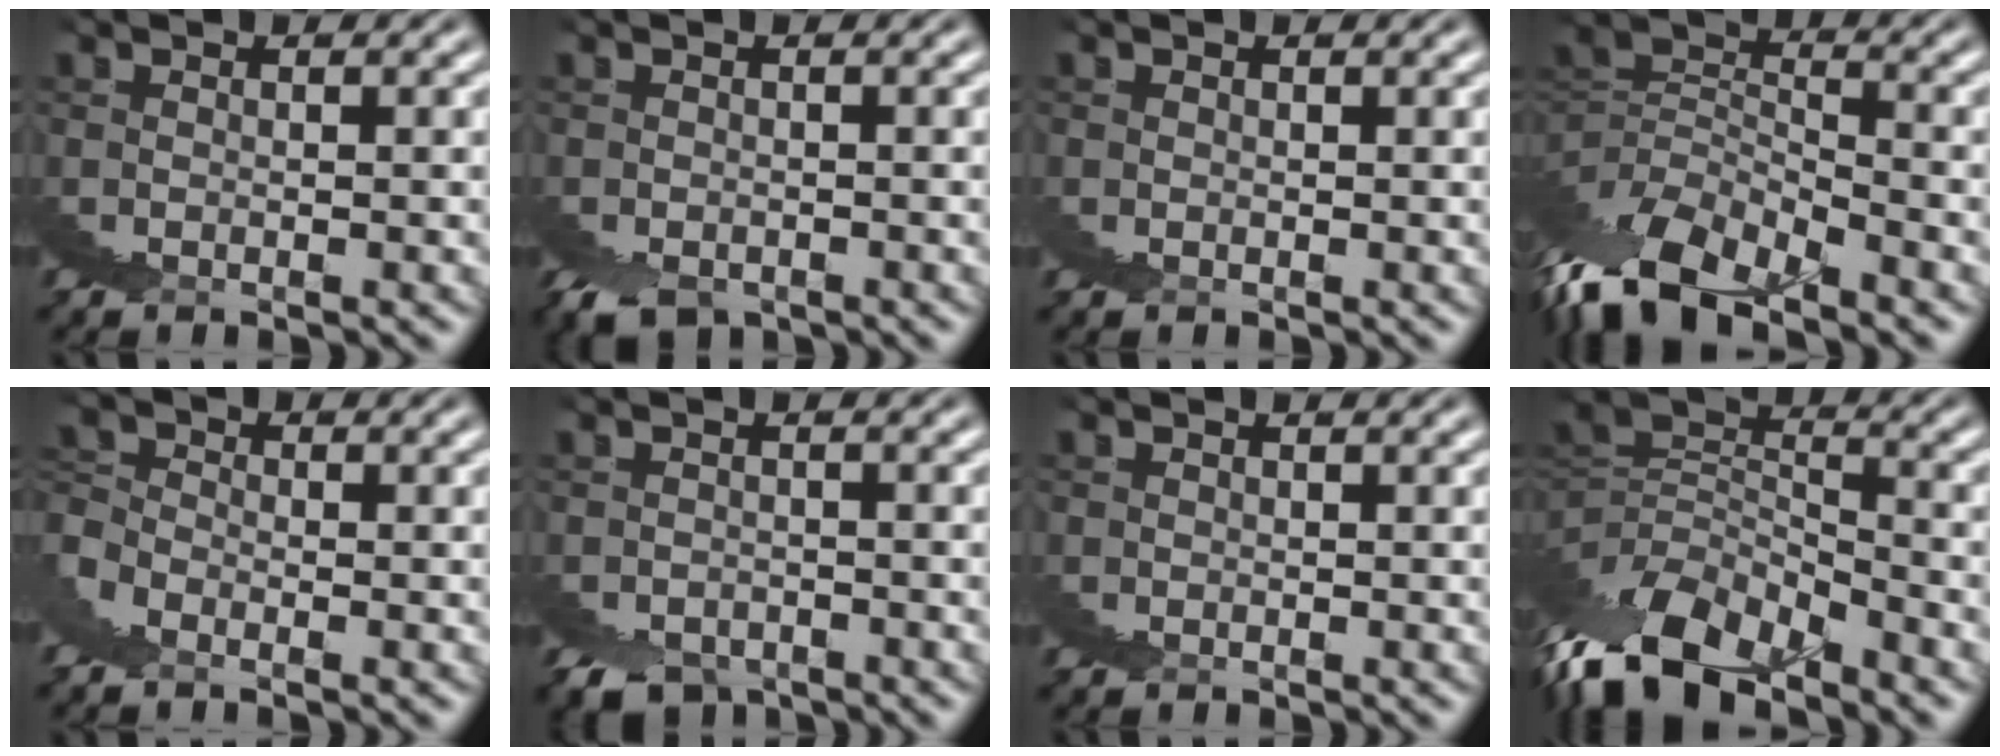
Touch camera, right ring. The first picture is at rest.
{"total": 1.3, "force": [0.1, -1.0, -0.8], "torque": [0.033, 0.010, -0.001]}
{"total": 1.1, "force": [0.7, 0.6, -0.7], "torque": [0.022, 0.001, 0.007]}
{"total": 5.0, "force": [-0.3, 1.5, 4.8], "torque": [-0.071, 0.001, -0.007]}
{"total": 4.8, "force": [3.4, 2.9, 1.6], "torque": [-0.019, 0.020, 0.042]}
{"total": 1.6, "force": [-1.3, 0.8, -0.5], "torque": [0.034, -0.005, -0.023]}
{"total": 1.7, "force": [1.0, 1.2, -0.6], "torque": [0.025, 0.003, 0.010]}
{"total": 6.6, "force": [-2.3, 2.9, 5.5], "torque": [-0.090, -0.001, -0.037]}